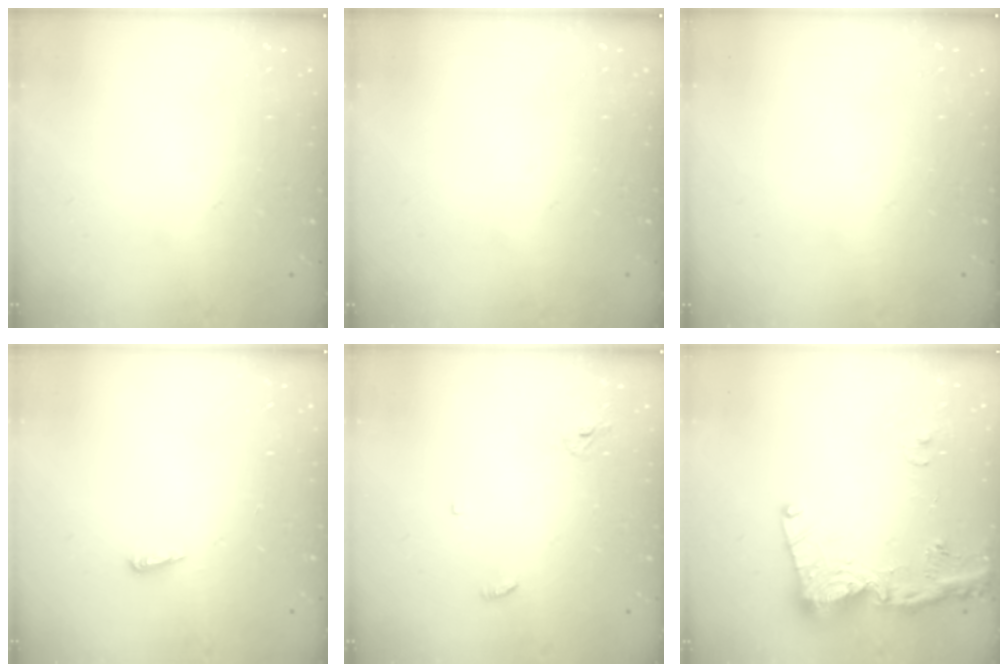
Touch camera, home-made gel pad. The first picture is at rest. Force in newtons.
{"total": 0.0}
{"total": 0.0}
{"total": 3.6, "press": 3.5, "slide": 0.6}
{"total": 3.2, "press": 3.2, "slide": 0.2}
{"total": 17.6, "press": 17.5, "slide": 2.0}